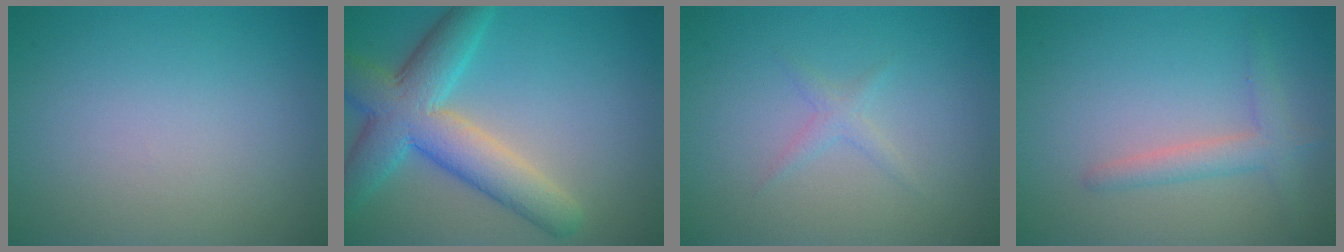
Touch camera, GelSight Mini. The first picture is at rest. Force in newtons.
{"total": 7.7, "press": 7.7, "slide": 0.2}
{"total": 1.1, "press": 1.1, "slide": 0.1}
{"total": 2.3, "press": 2.3, "slide": 0.1}